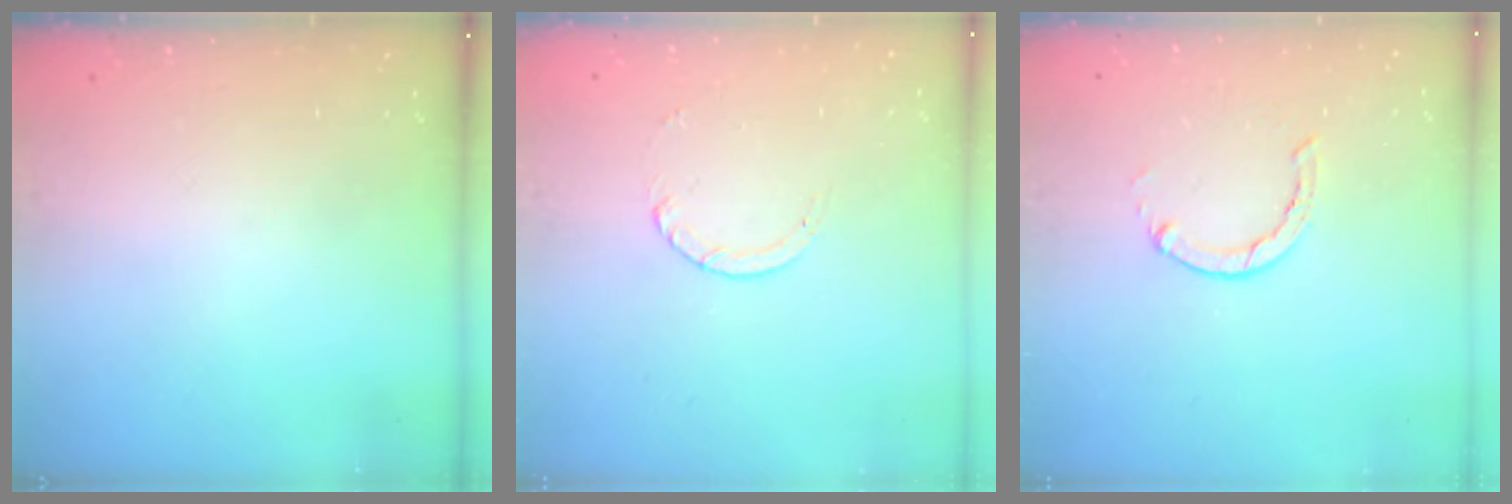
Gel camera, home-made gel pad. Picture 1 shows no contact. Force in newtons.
{"total": 2.5, "press": 2.4, "slide": 0.2}
{"total": 1.3, "press": 1.2, "slide": 0.3}